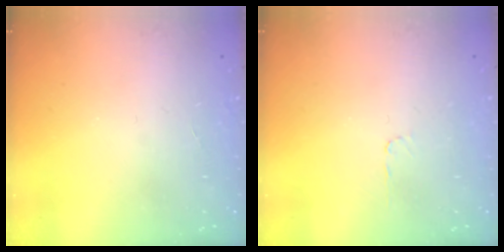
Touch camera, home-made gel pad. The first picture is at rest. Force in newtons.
{"total": 2.8, "press": 2.8, "slide": 0.4}